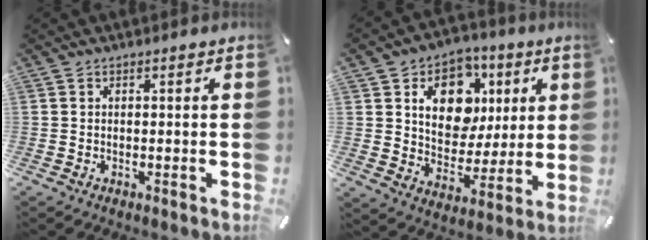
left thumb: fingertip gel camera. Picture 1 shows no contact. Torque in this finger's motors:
{"motor_torque": [2.35, 2.29, 1.20, -1.18, 0.41]}